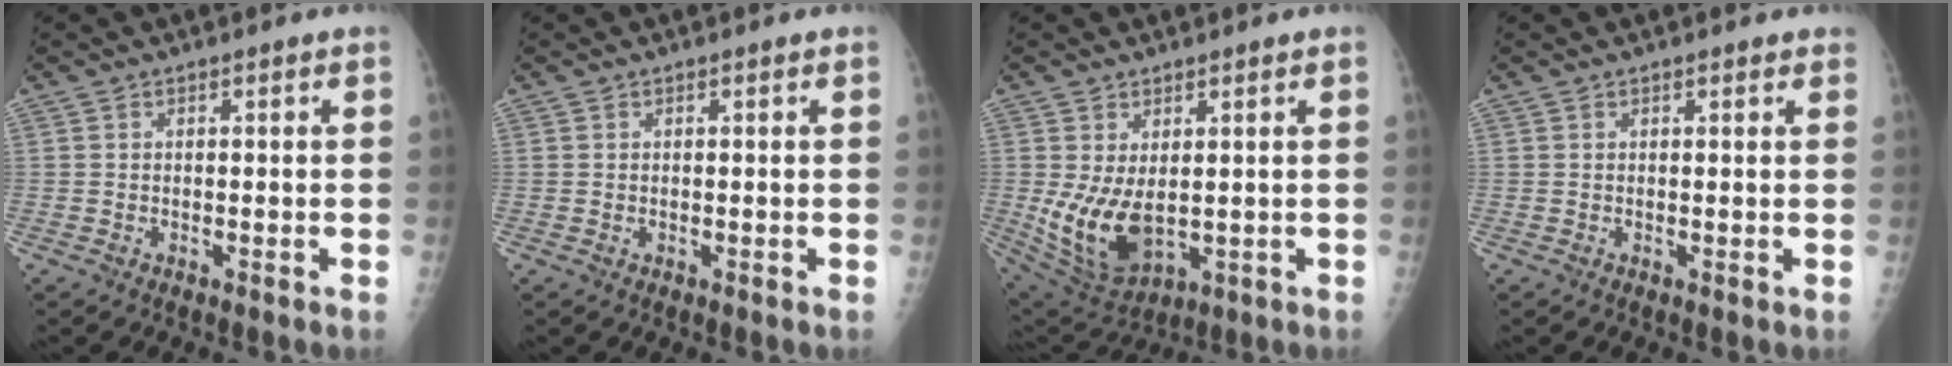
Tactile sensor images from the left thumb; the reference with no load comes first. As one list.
[{"total": 0.7, "force": [0.3, 0.3, 0.5], "torque": [-0.009, 0.002, 0.005]}, {"total": 10.7, "force": [0.6, 5.9, 8.9], "torque": [-0.157, -0.024, 0.035]}, {"total": 1.2, "force": [0.9, 0.4, 0.7], "torque": [-0.008, -0.003, 0.010]}]